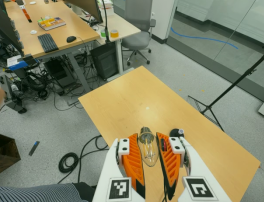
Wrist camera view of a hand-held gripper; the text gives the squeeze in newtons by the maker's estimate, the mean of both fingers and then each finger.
{"total": 21.4, "left": 24.4, "right": 18.5}